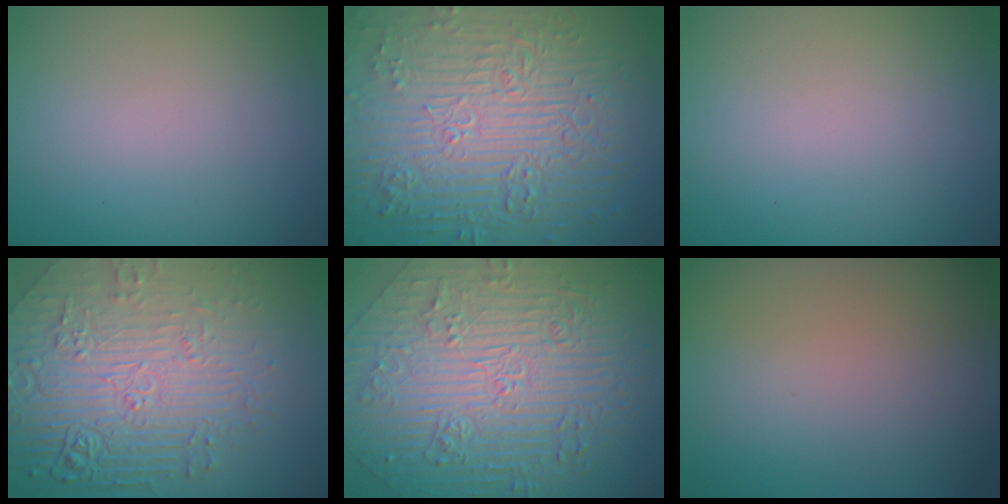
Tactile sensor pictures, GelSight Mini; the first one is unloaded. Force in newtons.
{"total": 11.2, "press": 7.4, "slide": 8.4}
{"total": 0.0}
{"total": 8.5, "press": 6.1, "slide": 5.9}
{"total": 10.5, "press": 7.7, "slide": 7.1}
{"total": 0.0}